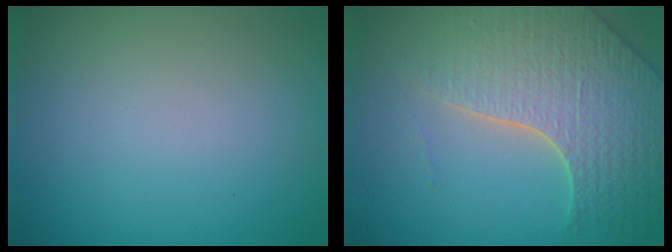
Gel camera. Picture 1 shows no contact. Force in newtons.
{"total": 6.2, "press": 5.2, "slide": 3.4}